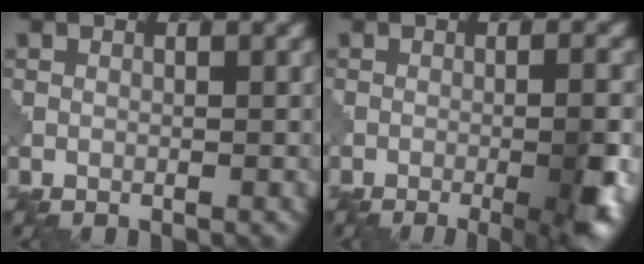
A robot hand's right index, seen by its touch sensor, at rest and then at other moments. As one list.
[{"total": 6.8, "force": [-2.3, 1.9, 6.1], "torque": [-0.077, -0.003, -0.024]}]